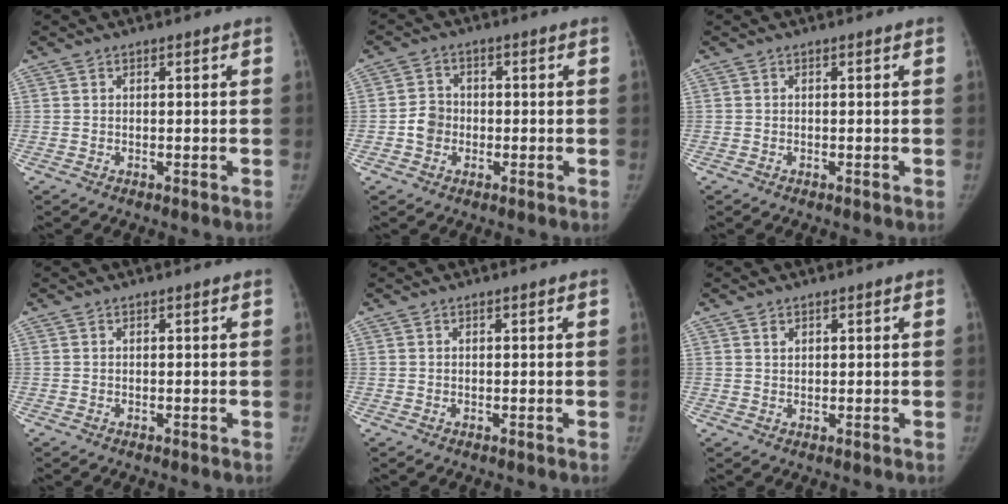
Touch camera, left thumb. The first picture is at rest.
{"total": 4.3, "force": [-0.9, 3.8, 1.8], "torque": [-0.016, 0.010, -0.021]}
{"total": 0.0}
{"total": 0.0}
{"total": 0.0}
{"total": 1.5, "force": [0.9, 1.0, 0.6], "torque": [-0.002, -0.006, 0.017]}